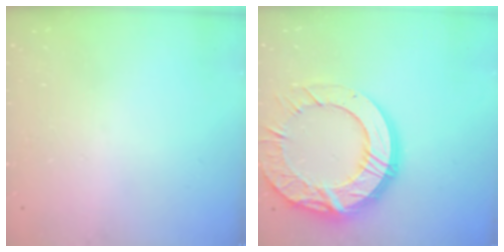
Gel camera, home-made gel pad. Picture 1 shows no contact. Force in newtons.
{"total": 22.7, "press": 22.6, "slide": 1.9}